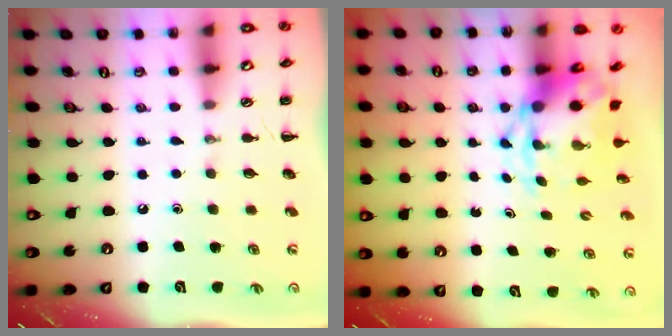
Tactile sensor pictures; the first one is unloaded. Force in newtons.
{"total": 4.6, "press": 4.5, "slide": 1.1}